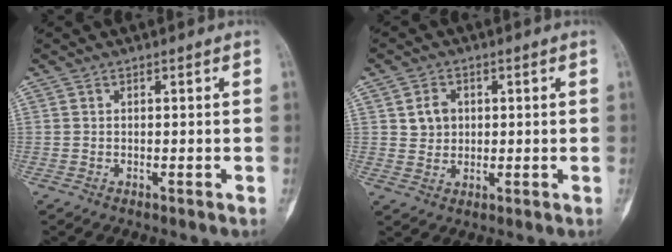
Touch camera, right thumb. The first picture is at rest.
{"total": 4.3, "force": [1.1, 3.7, 1.9], "torque": [-0.012, -0.002, 0.019]}